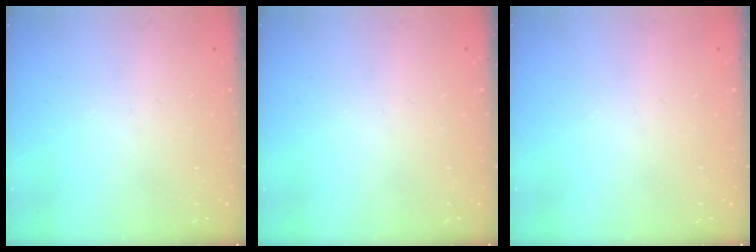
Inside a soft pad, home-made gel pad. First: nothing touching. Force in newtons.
{"total": 0.0}
{"total": 0.0}